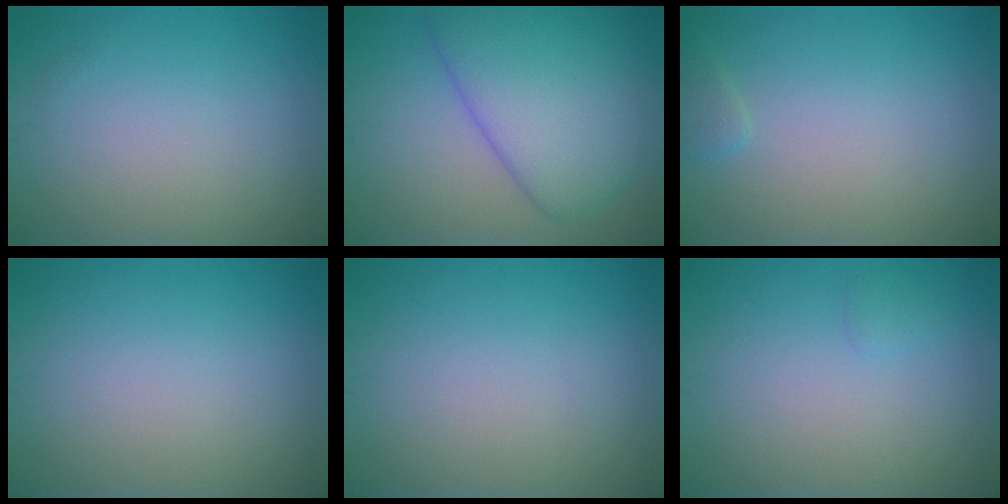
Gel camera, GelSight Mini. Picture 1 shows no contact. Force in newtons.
{"total": 8.6, "press": 8.6, "slide": 0.4}
{"total": 0.9, "press": 0.9, "slide": 0.1}
{"total": 0.0}
{"total": 0.0}
{"total": 0.6, "press": 0.6, "slide": 0.1}